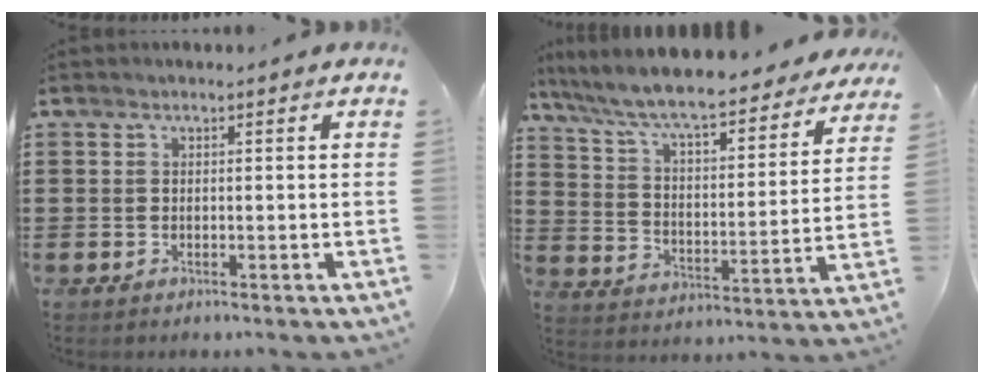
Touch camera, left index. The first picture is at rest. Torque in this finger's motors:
{"motor_torque": [1.55, -0.59, 1.05, 0.21]}